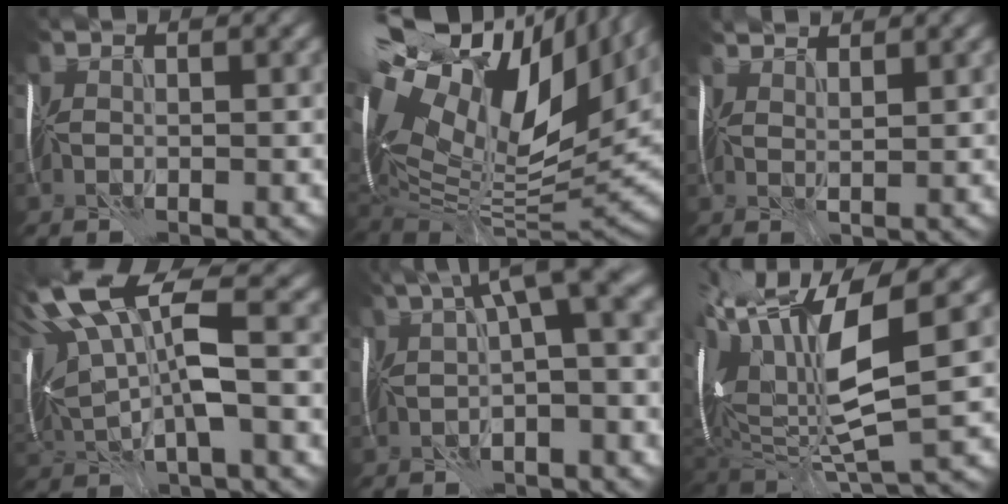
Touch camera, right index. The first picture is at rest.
{"total": 17.0, "force": [5.2, 8.3, 13.9], "torque": [-0.270, 0.010, 0.117]}
{"total": 3.6, "force": [3.3, 0.7, 1.2], "torque": [-0.023, 0.023, 0.037]}
{"total": 11.8, "force": [3.6, 3.9, 10.6], "torque": [-0.237, 0.022, 0.072]}
{"total": 8.7, "force": [2.5, 2.5, 8.0], "torque": [-0.115, 0.034, 0.044]}
{"total": 10.6, "force": [2.9, 3.3, 9.7], "torque": [-0.229, 0.009, 0.069]}